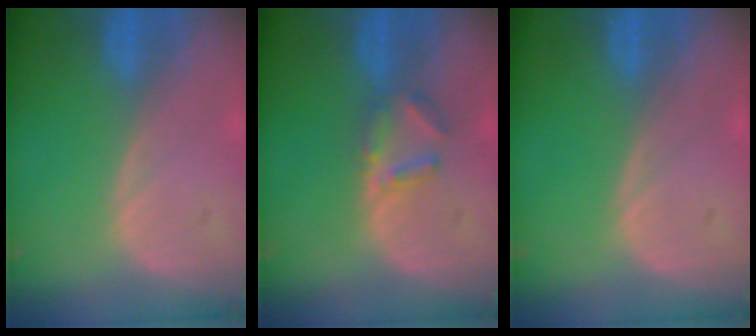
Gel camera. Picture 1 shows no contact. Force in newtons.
{"total": 3.3, "press": 3.2, "slide": 0.4}
{"total": 0.0}